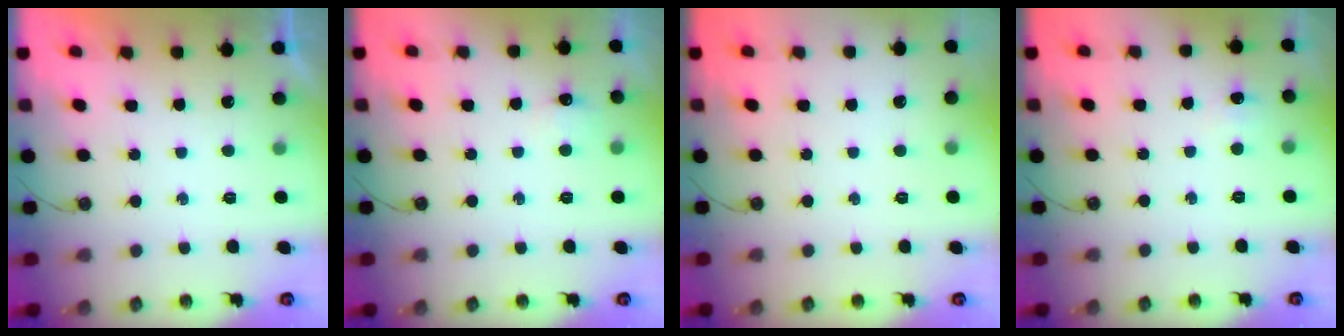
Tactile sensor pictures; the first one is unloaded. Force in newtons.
{"total": 4.3, "press": 4.2, "slide": 1.1}
{"total": 0.0}
{"total": 2.3, "press": 2.0, "slide": 1.0}